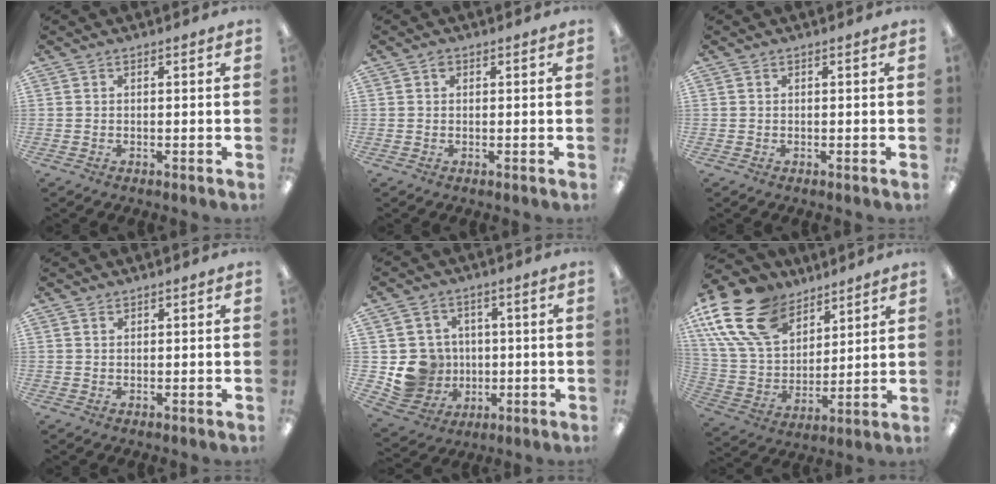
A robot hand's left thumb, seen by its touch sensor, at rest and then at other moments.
{"total": 1.0, "force": [0.3, 0.7, 0.6], "torque": [-0.013, 0.004, 0.005]}
{"total": 0.0}
{"total": 0.7, "force": [0.6, 0.3, 0.2], "torque": [-0.005, 0.000, 0.011]}
{"total": 10.4, "force": [-0.6, 10.1, 2.2], "torque": [-0.076, 0.008, 0.004]}
{"total": 20.8, "force": [12.9, 12.3, 10.6], "torque": [-0.243, -0.065, 0.240]}